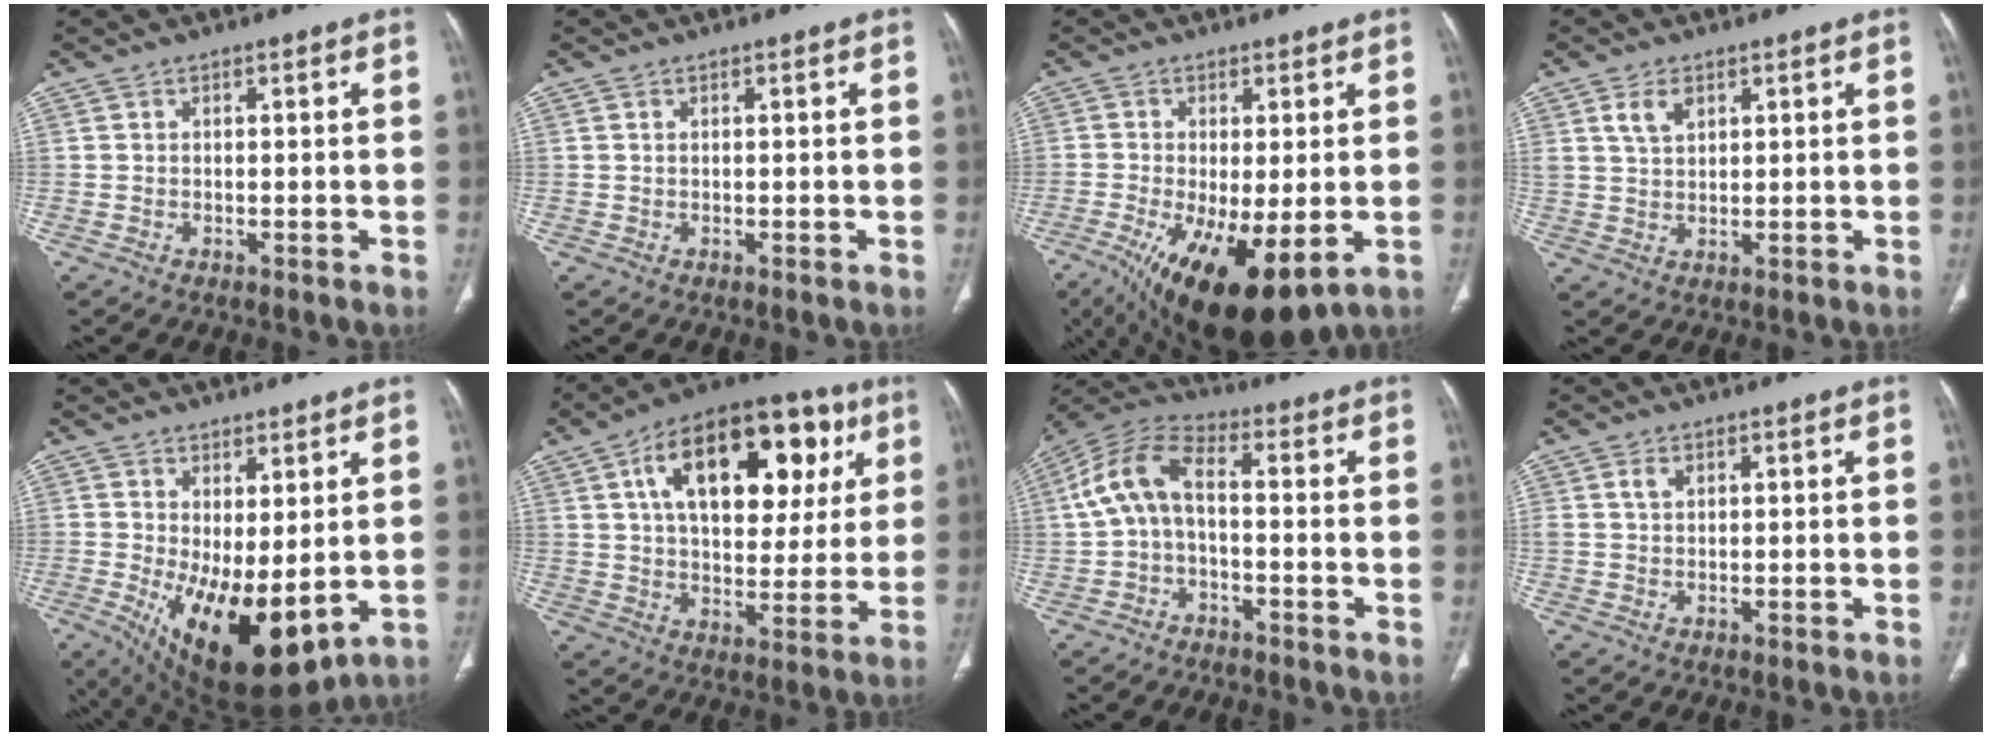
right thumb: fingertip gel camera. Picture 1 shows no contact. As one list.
[{"total": 0.0}, {"total": 16.3, "force": [-5.5, 6.2, 14.1], "torque": [-0.247, -0.025, -0.072]}, {"total": 4.2, "force": [2.1, 2.5, 2.7], "torque": [-0.044, -0.009, 0.045]}, {"total": 15.4, "force": [-1.4, 6.7, 13.8], "torque": [-0.228, -0.029, 0.005]}, {"total": 24.6, "force": [8.9, 13.4, 18.7], "torque": [-0.248, 0.010, 0.133]}, {"total": 9.5, "force": [-0.7, 4.9, 8.1], "torque": [-0.169, 0.038, -0.023]}, {"total": 1.8, "force": [0.8, 1.1, 1.1], "torque": [-0.022, 0.001, 0.019]}]